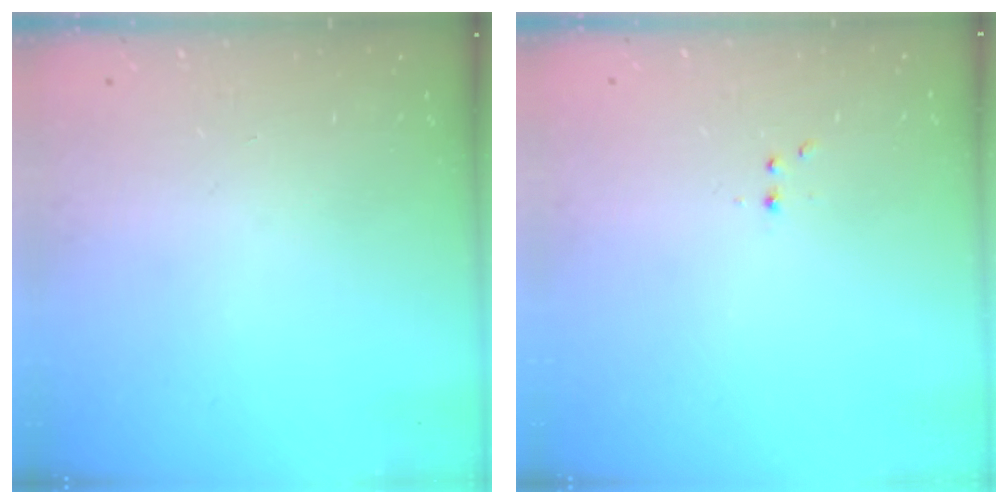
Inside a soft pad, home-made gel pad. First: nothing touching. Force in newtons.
{"total": 2.2, "press": 1.9, "slide": 1.0}